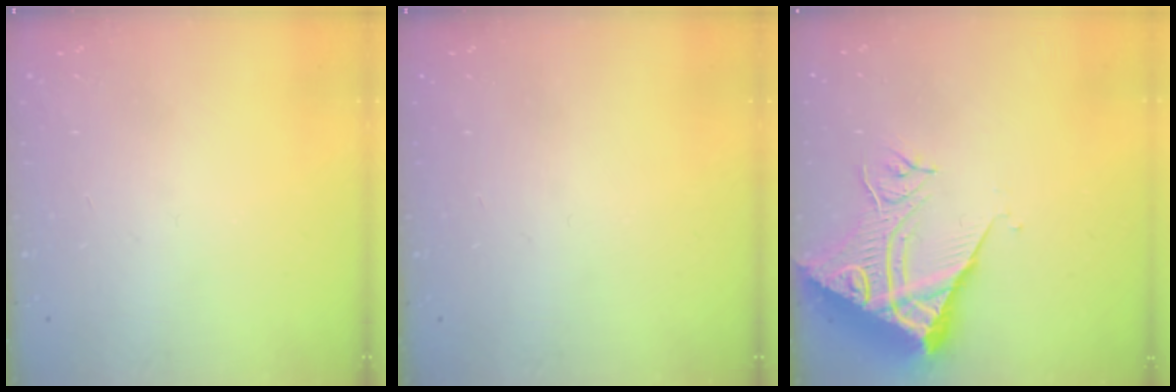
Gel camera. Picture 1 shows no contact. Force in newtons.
{"total": 0.0}
{"total": 11.1, "press": 11.0, "slide": 1.3}